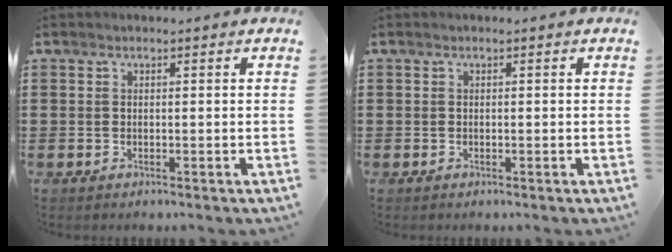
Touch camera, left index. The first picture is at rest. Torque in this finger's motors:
{"motor_torque": [-0.02, -0.01, 0.03, 0.00]}